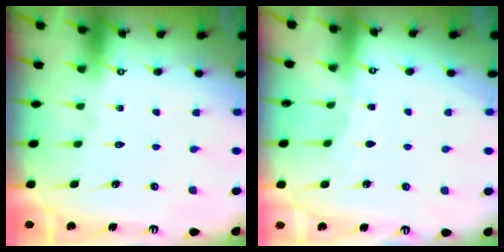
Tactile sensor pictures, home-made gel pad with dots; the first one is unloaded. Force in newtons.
{"total": 2.7, "press": 2.6, "slide": 0.5}